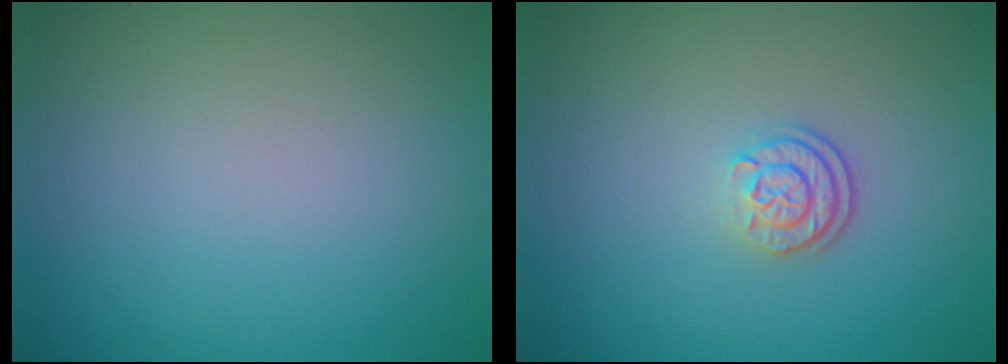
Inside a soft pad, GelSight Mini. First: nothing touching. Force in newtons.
{"total": 2.2, "press": 1.8, "slide": 1.3}